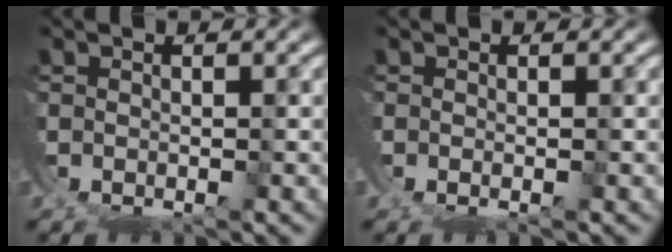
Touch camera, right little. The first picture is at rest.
{"total": 0.8, "force": [-0.1, 0.2, 0.8], "torque": [-0.015, -0.001, -0.005]}